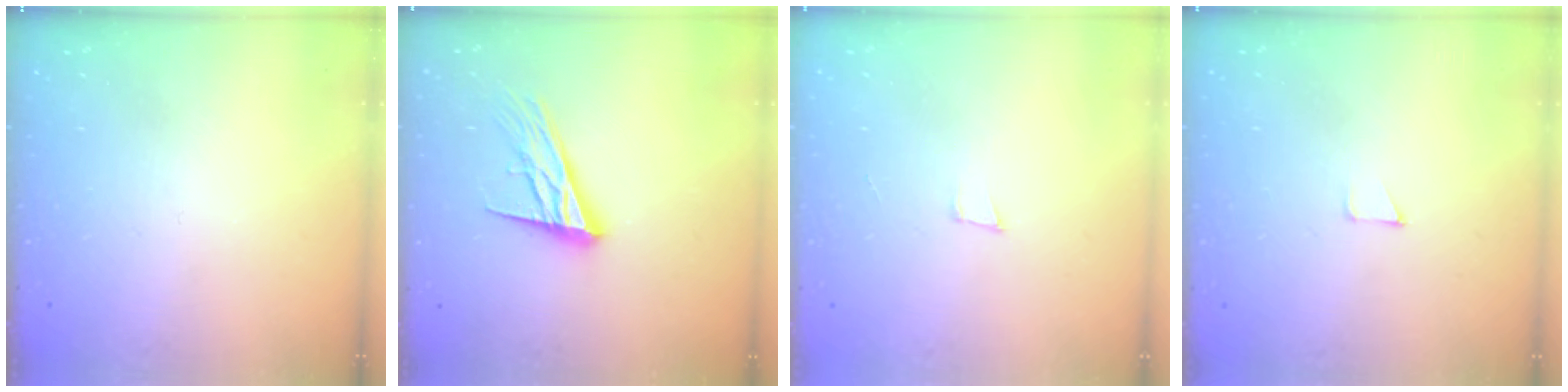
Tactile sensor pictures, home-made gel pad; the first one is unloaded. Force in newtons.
{"total": 15.6, "press": 15.1, "slide": 3.7}
{"total": 3.3, "press": 1.9, "slide": 2.7}
{"total": 2.6, "press": 2.6, "slide": 0.2}